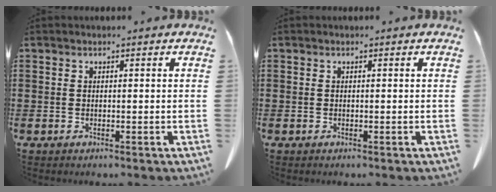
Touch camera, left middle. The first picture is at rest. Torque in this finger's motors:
{"motor_torque": [-0.01, -0.13, 0.00, 0.01]}